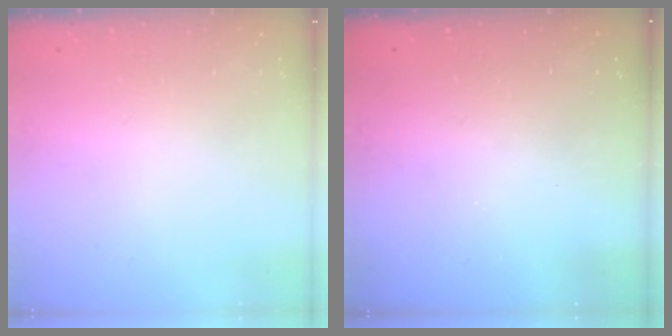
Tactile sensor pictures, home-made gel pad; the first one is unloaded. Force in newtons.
{"total": 3.2, "press": 3.2, "slide": 0.1}